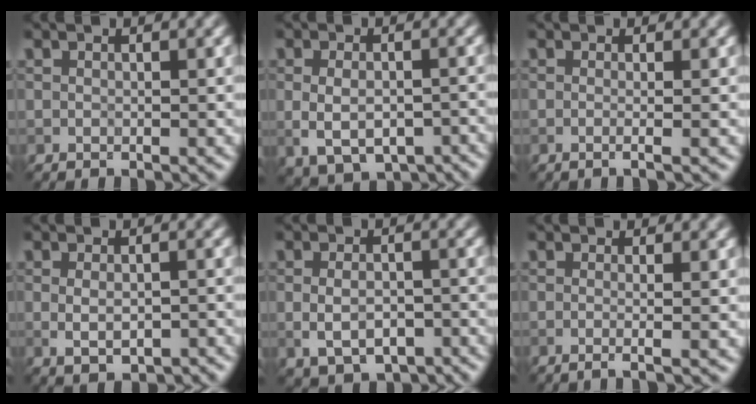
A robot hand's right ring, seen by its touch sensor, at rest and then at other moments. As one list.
[{"total": 6.1, "force": [-2.0, 3.8, 4.3], "torque": [-0.073, -0.015, -0.020]}, {"total": 2.5, "force": [0.4, 1.3, 2.1], "torque": [-0.007, -0.001, -0.023]}, {"total": 3.3, "force": [-1.0, 1.7, 2.7], "torque": [-0.048, -0.007, -0.009]}, {"total": 5.1, "force": [-1.9, 3.1, 3.6], "torque": [-0.059, -0.005, -0.028]}, {"total": 3.1, "force": [0.3, 1.6, 2.6], "torque": [-0.011, 0.003, -0.027]}]